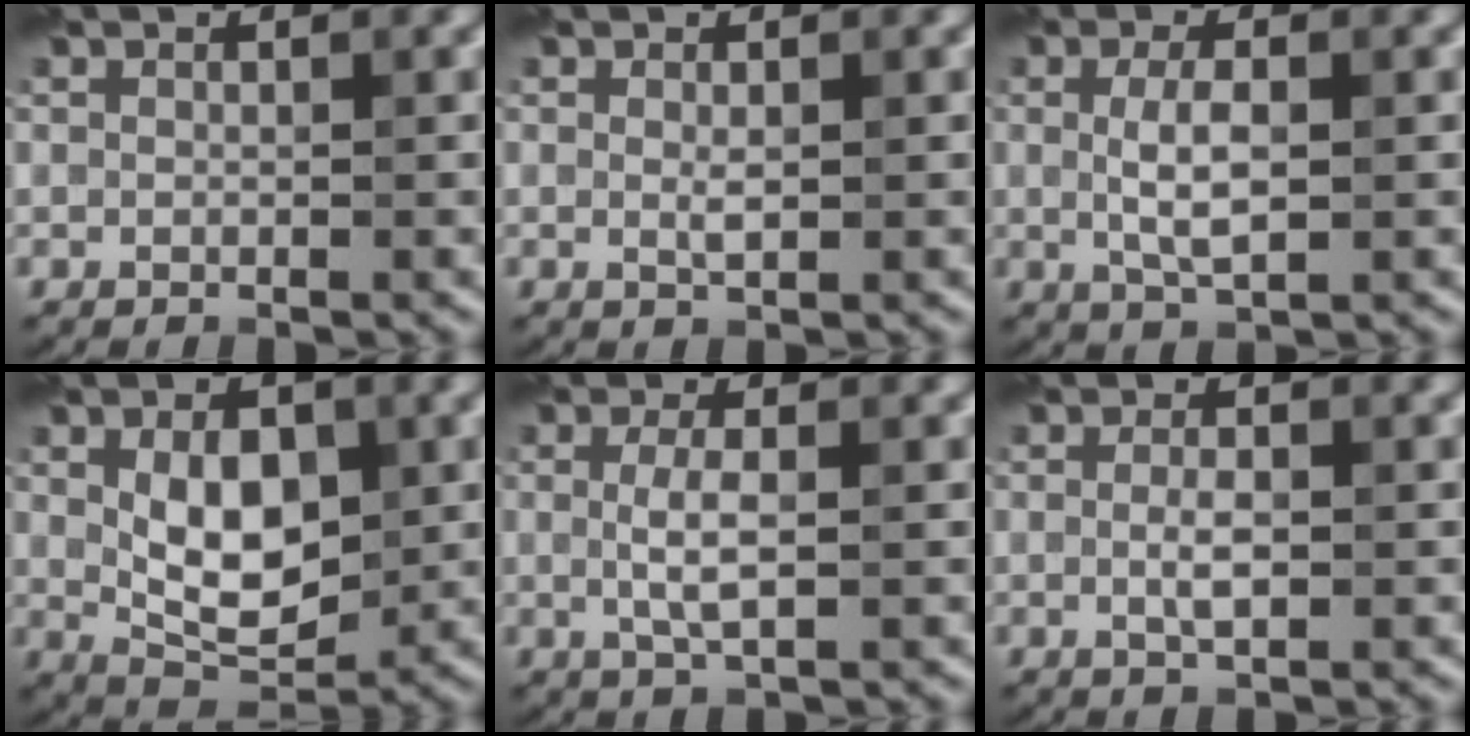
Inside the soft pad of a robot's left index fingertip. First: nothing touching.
{"total": 0.9, "force": [-0.1, 0.3, 0.9], "torque": [-0.019, -0.005, 0.000]}
{"total": 3.3, "force": [-0.2, 1.1, 3.1], "torque": [-0.067, -0.004, -0.001]}
{"total": 6.1, "force": [0.2, 3.7, 4.8], "torque": [-0.086, -0.009, 0.008]}
{"total": 2.6, "force": [-0.2, 0.7, 2.5], "torque": [-0.054, -0.003, -0.004]}
{"total": 1.8, "force": [-0.4, 0.6, 1.7], "torque": [-0.037, -0.005, -0.006]}